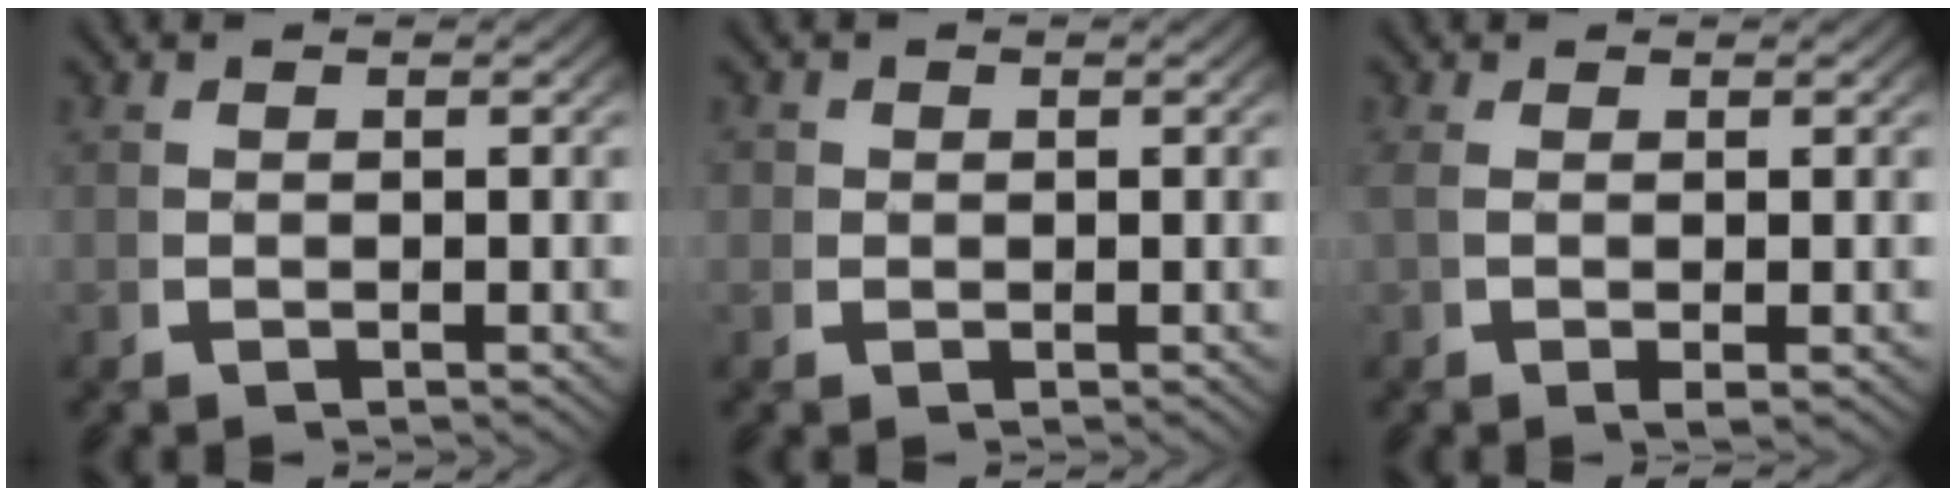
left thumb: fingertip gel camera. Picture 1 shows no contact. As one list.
[{"total": 1.5, "force": [0.4, 1.4, 0.4], "torque": [-0.010, -0.008, 0.005]}, {"total": 1.4, "force": [0.4, -0.1, 1.4], "torque": [-0.037, -0.004, 0.010]}]